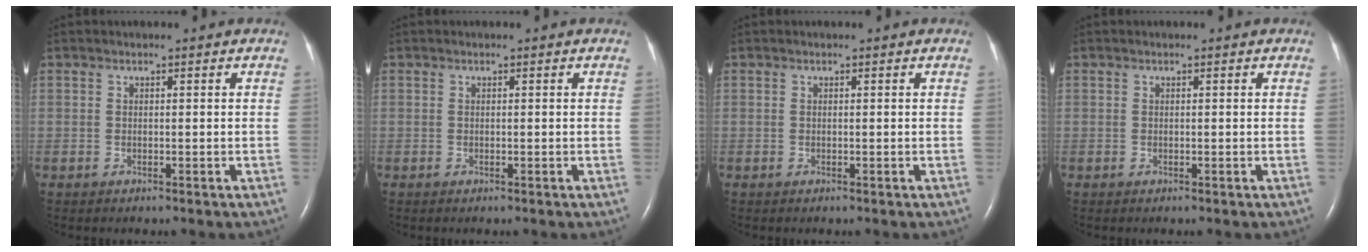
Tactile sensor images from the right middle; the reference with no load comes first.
{"total": 0.0}
{"total": 0.0}
{"total": 0.0}